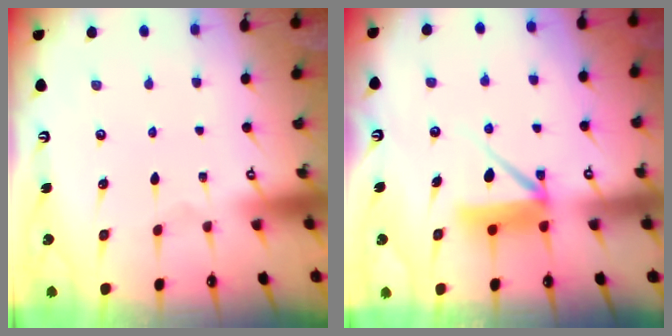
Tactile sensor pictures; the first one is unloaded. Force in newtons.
{"total": 8.5, "press": 8.5, "slide": 0.8}